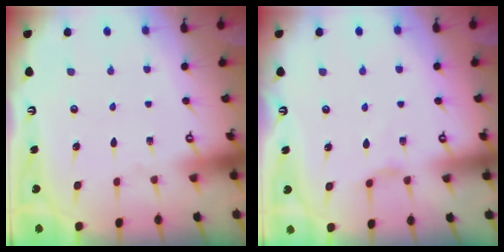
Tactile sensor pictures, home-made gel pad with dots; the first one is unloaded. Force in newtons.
{"total": 0.7, "press": 0.6, "slide": 0.3}